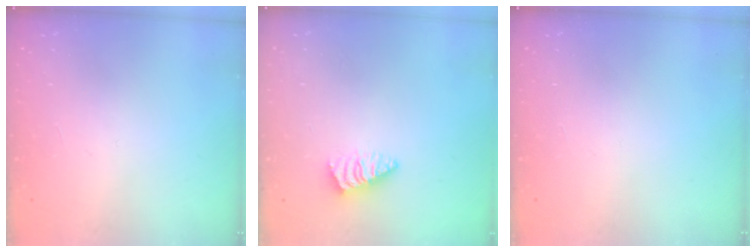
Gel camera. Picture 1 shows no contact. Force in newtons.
{"total": 1.1, "press": 1.1, "slide": 0.2}
{"total": 0.0}